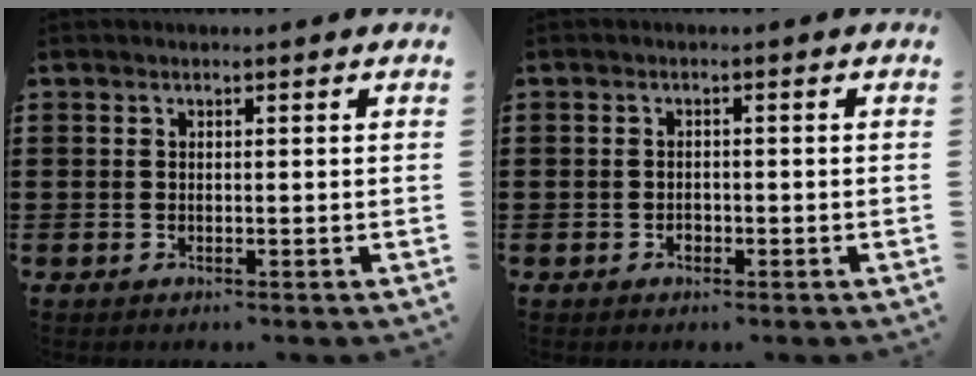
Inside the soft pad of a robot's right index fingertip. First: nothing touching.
{"total": 1.0, "force": [-0.6, 0.7, 0.4], "torque": [-0.010, -0.002, -0.011]}